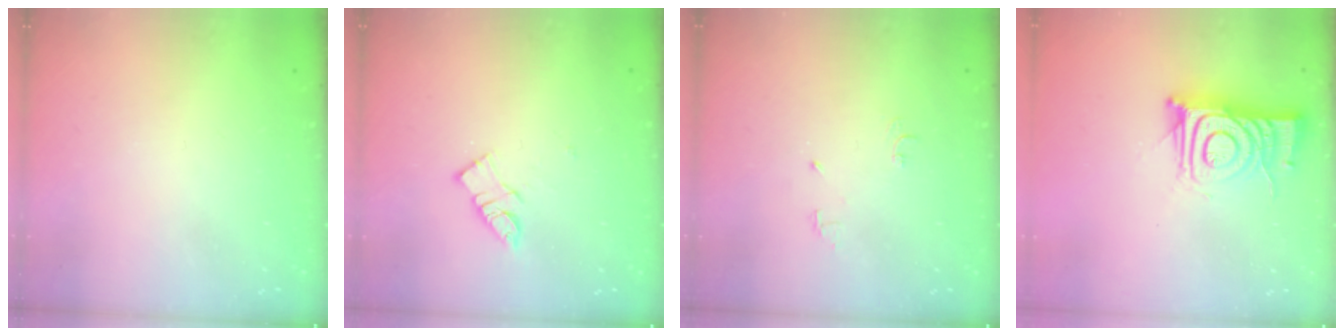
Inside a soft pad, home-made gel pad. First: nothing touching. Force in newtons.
{"total": 9.1, "press": 9.1, "slide": 0.4}
{"total": 4.7, "press": 4.7, "slide": 0.7}
{"total": 12.7, "press": 12.7, "slide": 0.6}